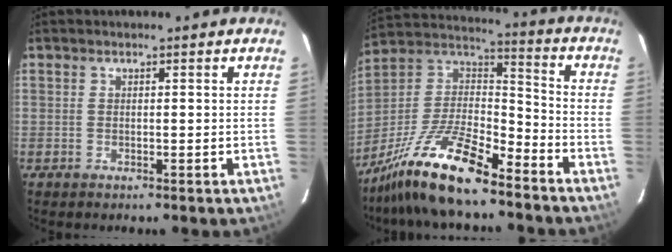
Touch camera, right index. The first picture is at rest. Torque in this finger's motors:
{"motor_torque": [1.03, -0.88, 0.35, 0.03]}